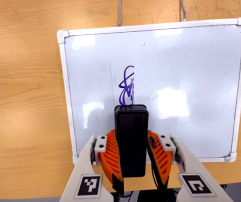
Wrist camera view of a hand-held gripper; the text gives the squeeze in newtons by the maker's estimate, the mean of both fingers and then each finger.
{"total": 6.9, "left": 6.0, "right": 7.7}